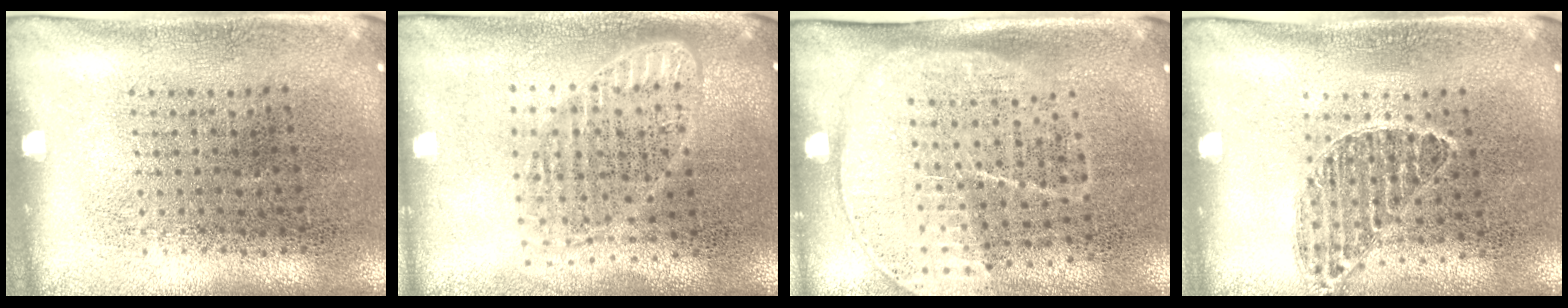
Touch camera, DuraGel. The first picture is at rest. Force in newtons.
{"total": 1.8, "press": 1.5, "slide": 0.9}
{"total": 1.8, "press": 1.4, "slide": 1.0}
{"total": 0.8, "press": 0.7, "slide": 0.3}